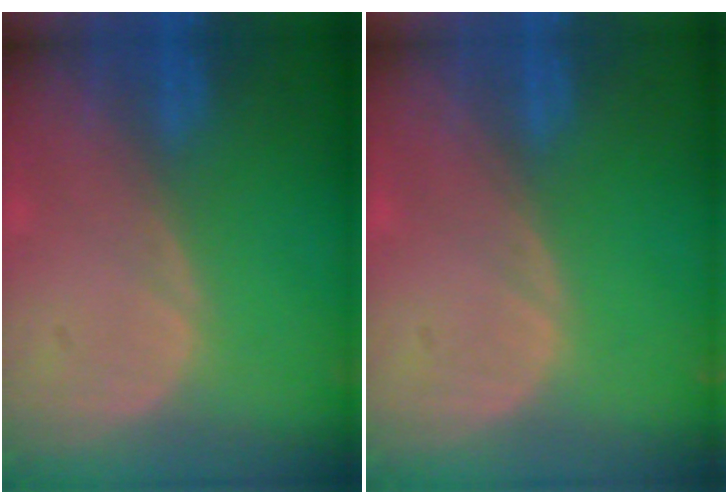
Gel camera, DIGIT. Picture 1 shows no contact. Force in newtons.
{"total": 0.0}